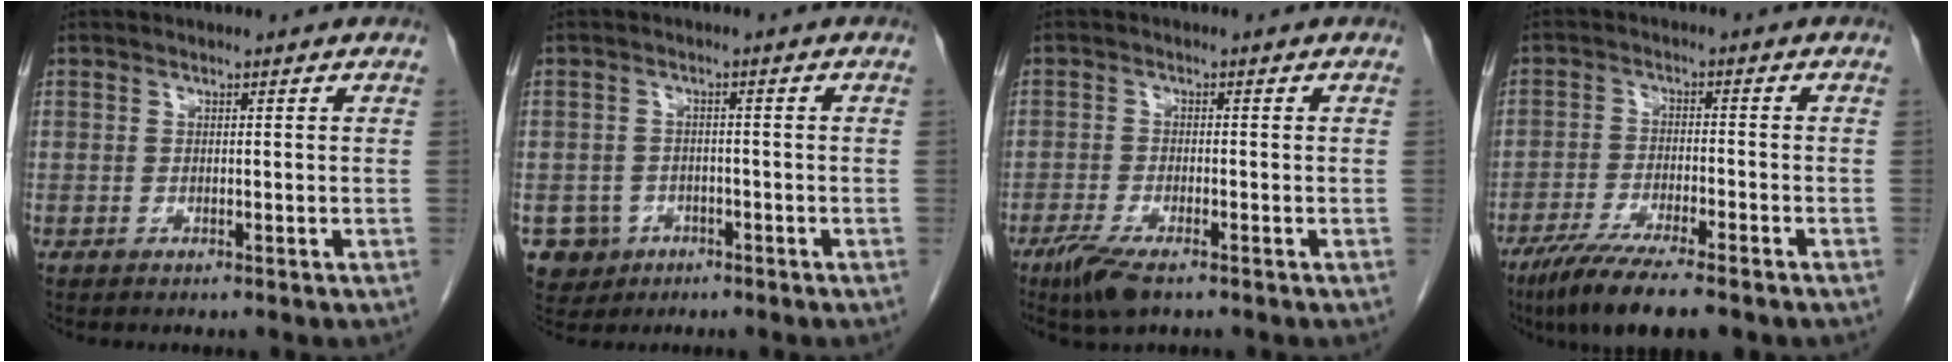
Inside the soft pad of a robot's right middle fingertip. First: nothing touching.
{"total": 4.5, "force": [-1.9, 4.0, 0.2], "torque": [-0.003, 0.010, -0.027]}
{"total": 5.6, "force": [-3.8, 1.1, 4.0], "torque": [-0.083, -0.014, -0.066]}
{"total": 10.0, "force": [-7.5, 1.1, 6.6], "torque": [-0.110, -0.024, -0.121]}